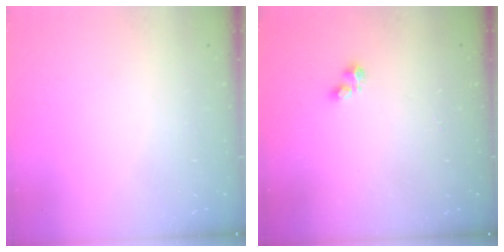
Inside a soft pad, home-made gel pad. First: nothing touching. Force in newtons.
{"total": 3.4, "press": 3.3, "slide": 0.5}